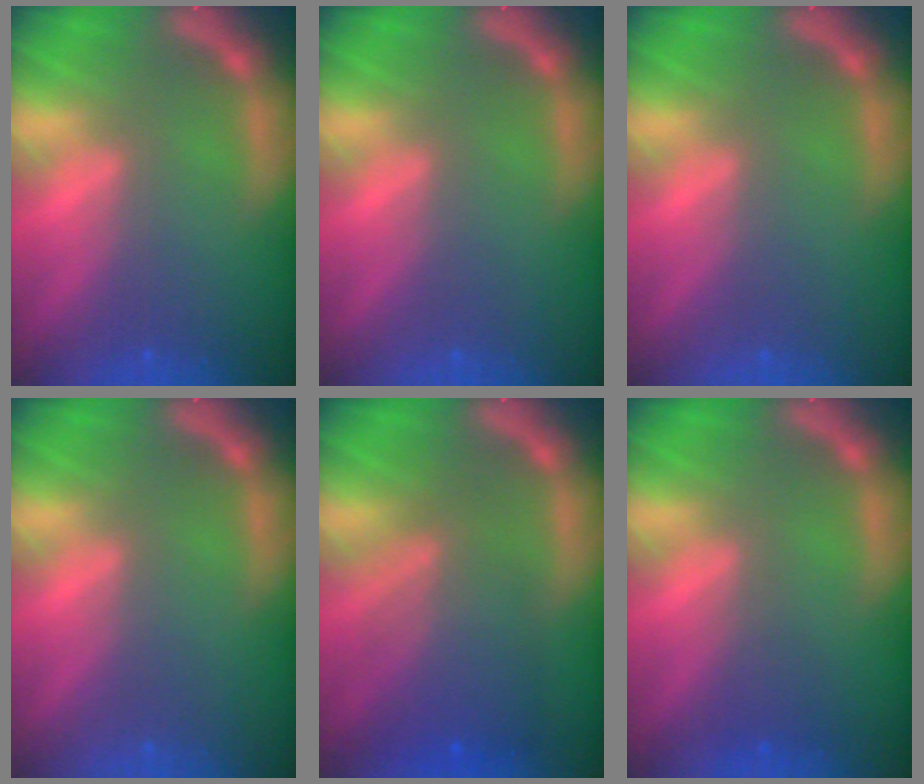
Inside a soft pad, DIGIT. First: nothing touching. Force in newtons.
{"total": 0.0}
{"total": 0.0}
{"total": 0.0}
{"total": 6.6}
{"total": 1.5}